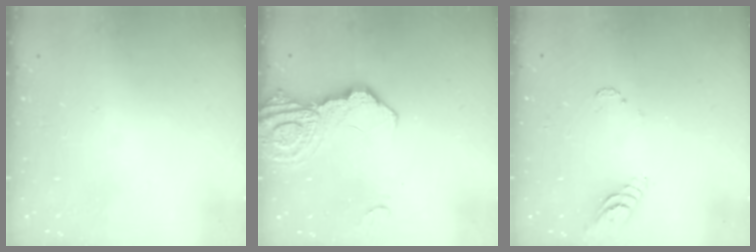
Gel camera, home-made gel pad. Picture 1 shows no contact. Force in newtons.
{"total": 16.5, "press": 16.4, "slide": 1.8}
{"total": 5.7, "press": 5.7, "slide": 0.4}